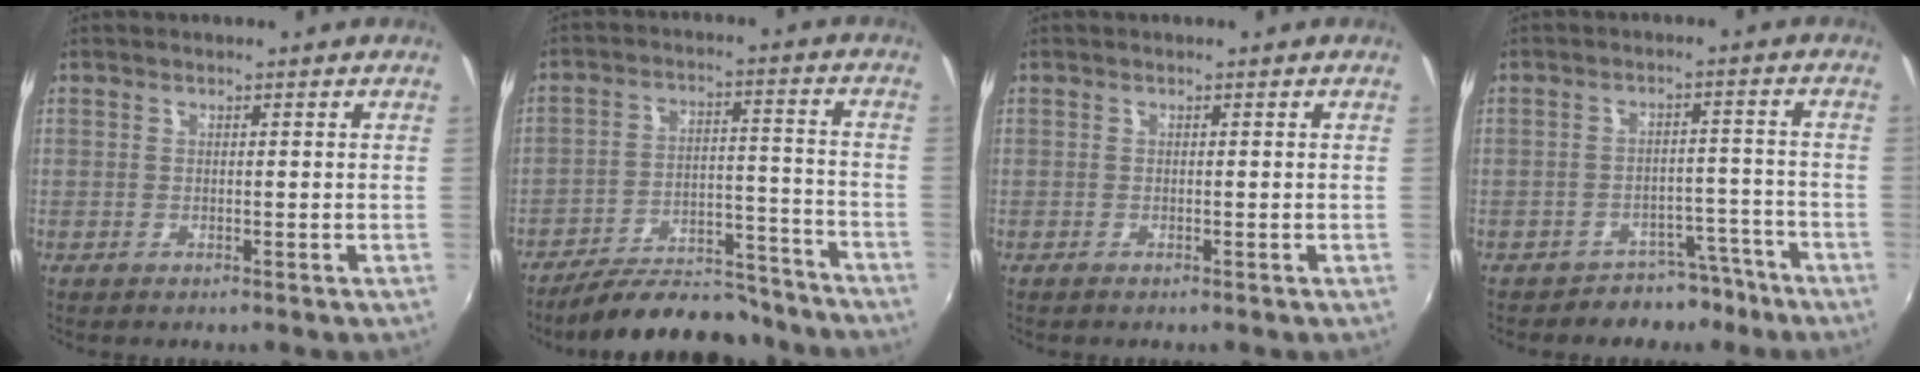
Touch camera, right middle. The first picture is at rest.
{"total": 16.7, "force": [-15.1, 4.6, 5.5], "torque": [-0.107, 0.013, -0.206]}
{"total": 0.0}
{"total": 6.6, "force": [-5.2, 3.9, 0.9], "torque": [-0.008, 0.034, -0.066]}